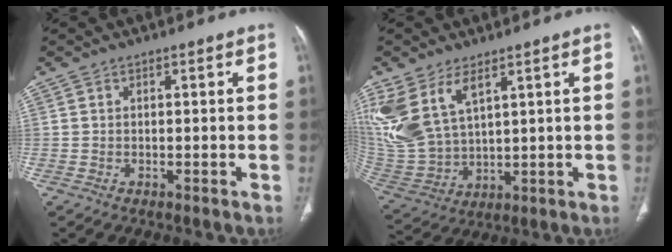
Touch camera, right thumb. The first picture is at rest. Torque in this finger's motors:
{"motor_torque": [-0.16, 1.00, 0.94, 1.20, 0.17]}